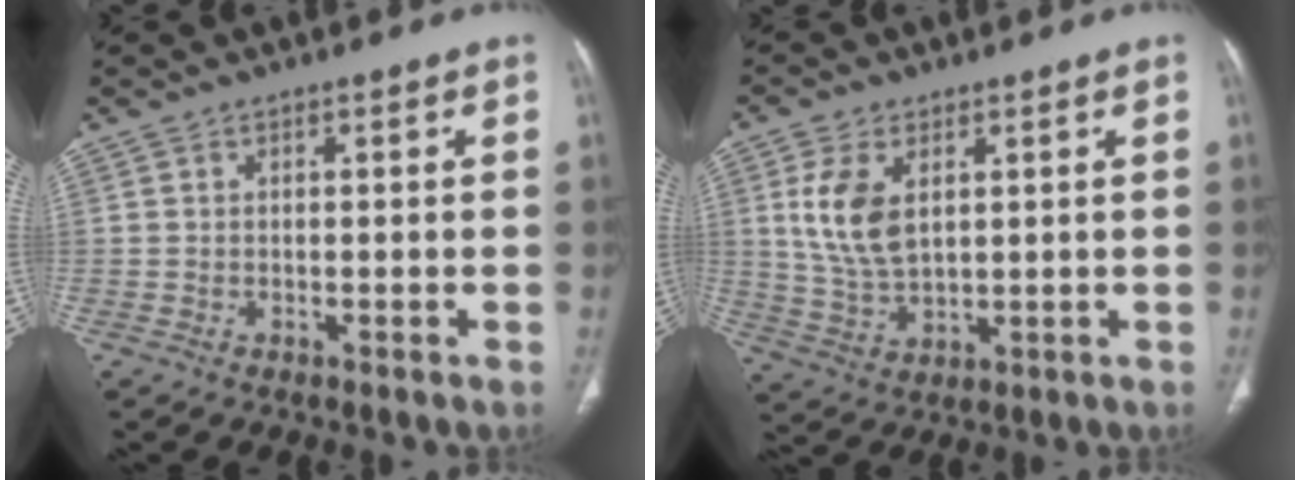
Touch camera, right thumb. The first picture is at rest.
{"total": 9.5, "force": [2.7, 5.4, 7.4], "torque": [-0.145, -0.010, 0.060]}